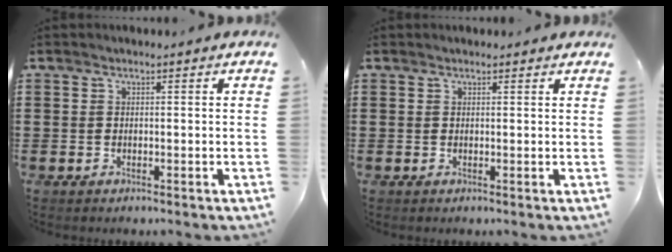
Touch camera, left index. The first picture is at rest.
{"total": 0.6, "force": [0.5, 0.3, 0.1], "torque": [-0.003, 0.004, 0.009]}